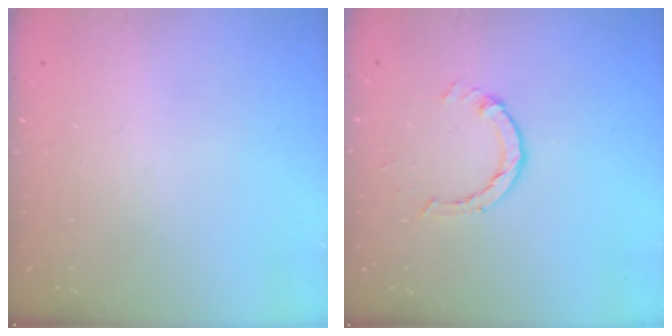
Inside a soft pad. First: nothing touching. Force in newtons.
{"total": 1.4, "press": 1.4, "slide": 0.2}